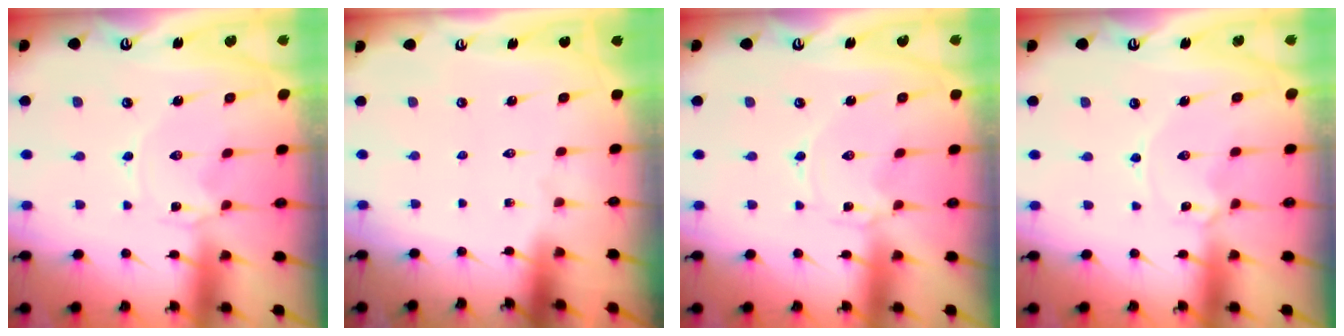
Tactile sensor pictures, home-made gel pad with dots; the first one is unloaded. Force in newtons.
{"total": 0.0}
{"total": 0.0}
{"total": 1.6, "press": 1.5, "slide": 0.2}